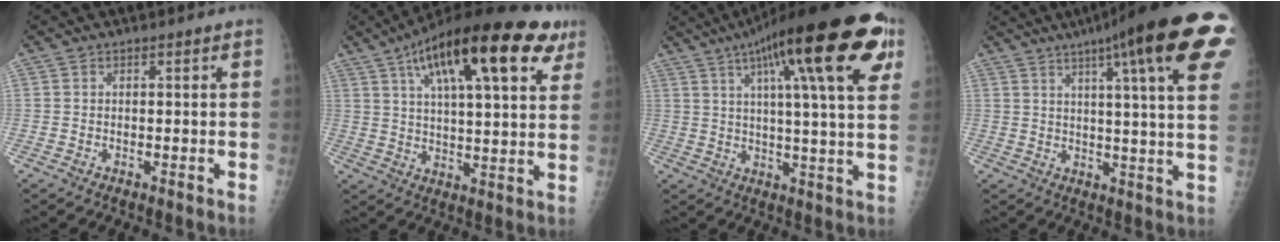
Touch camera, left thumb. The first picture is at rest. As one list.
[{"total": 25.0, "force": [12.5, 7.9, 20.1], "torque": [-0.296, -0.002, 0.188]}, {"total": 25.6, "force": [11.7, 5.6, 22.0], "torque": [-0.321, 0.001, 0.166]}, {"total": 23.6, "force": [12.2, 3.0, 20.0], "torque": [-0.251, -0.010, 0.147]}]